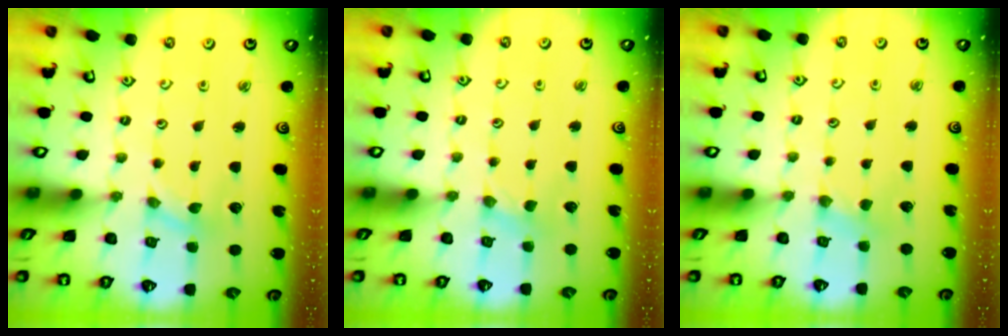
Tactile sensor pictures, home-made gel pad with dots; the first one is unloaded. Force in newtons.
{"total": 1.1, "press": 1.1, "slide": 0.4}
{"total": 2.2, "press": 2.2, "slide": 0.4}